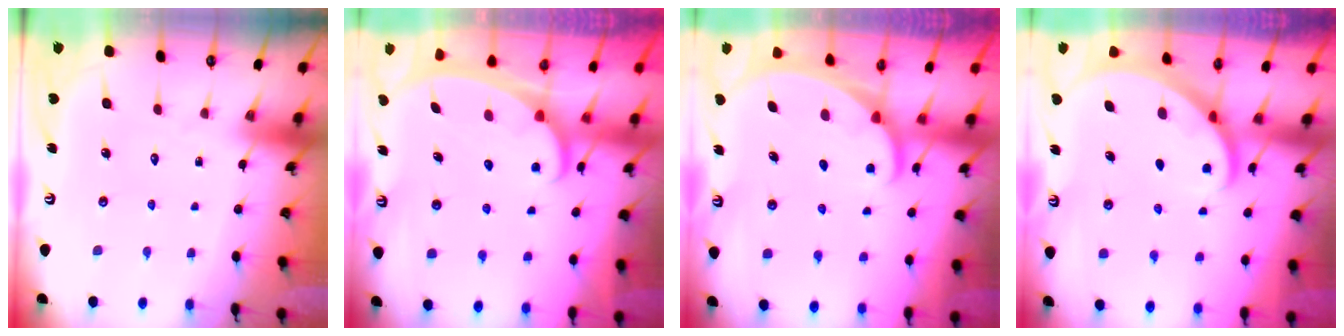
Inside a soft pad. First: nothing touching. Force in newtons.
{"total": 2.3, "press": 2.3, "slide": 0.3}
{"total": 1.8, "press": 1.7, "slide": 0.1}
{"total": 2.8, "press": 2.8, "slide": 0.2}